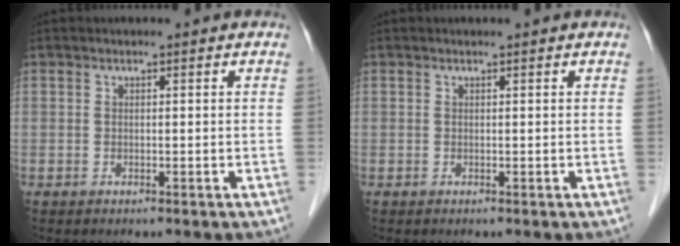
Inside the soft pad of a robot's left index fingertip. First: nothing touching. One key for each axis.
{"total": 0.0}